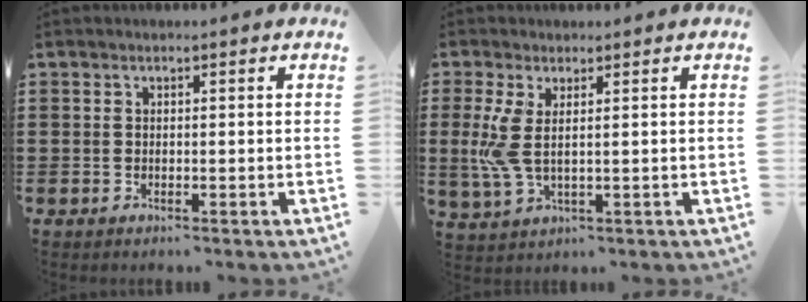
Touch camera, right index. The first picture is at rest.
{"total": 5.5, "force": [1.0, 1.8, 5.1], "torque": [-0.135, -0.014, 0.010]}